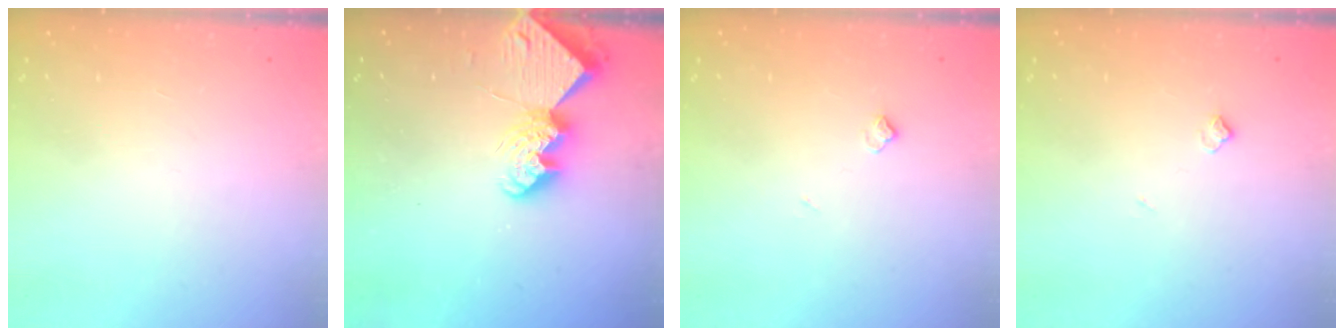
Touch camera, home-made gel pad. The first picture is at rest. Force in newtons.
{"total": 9.5, "press": 9.5, "slide": 0.9}
{"total": 6.0, "press": 5.9, "slide": 0.8}
{"total": 6.0, "press": 5.9, "slide": 0.8}